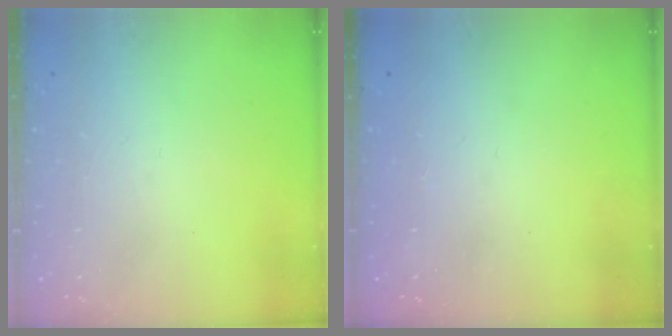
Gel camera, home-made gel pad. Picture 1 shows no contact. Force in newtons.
{"total": 1.0, "press": 1.0, "slide": 0.1}